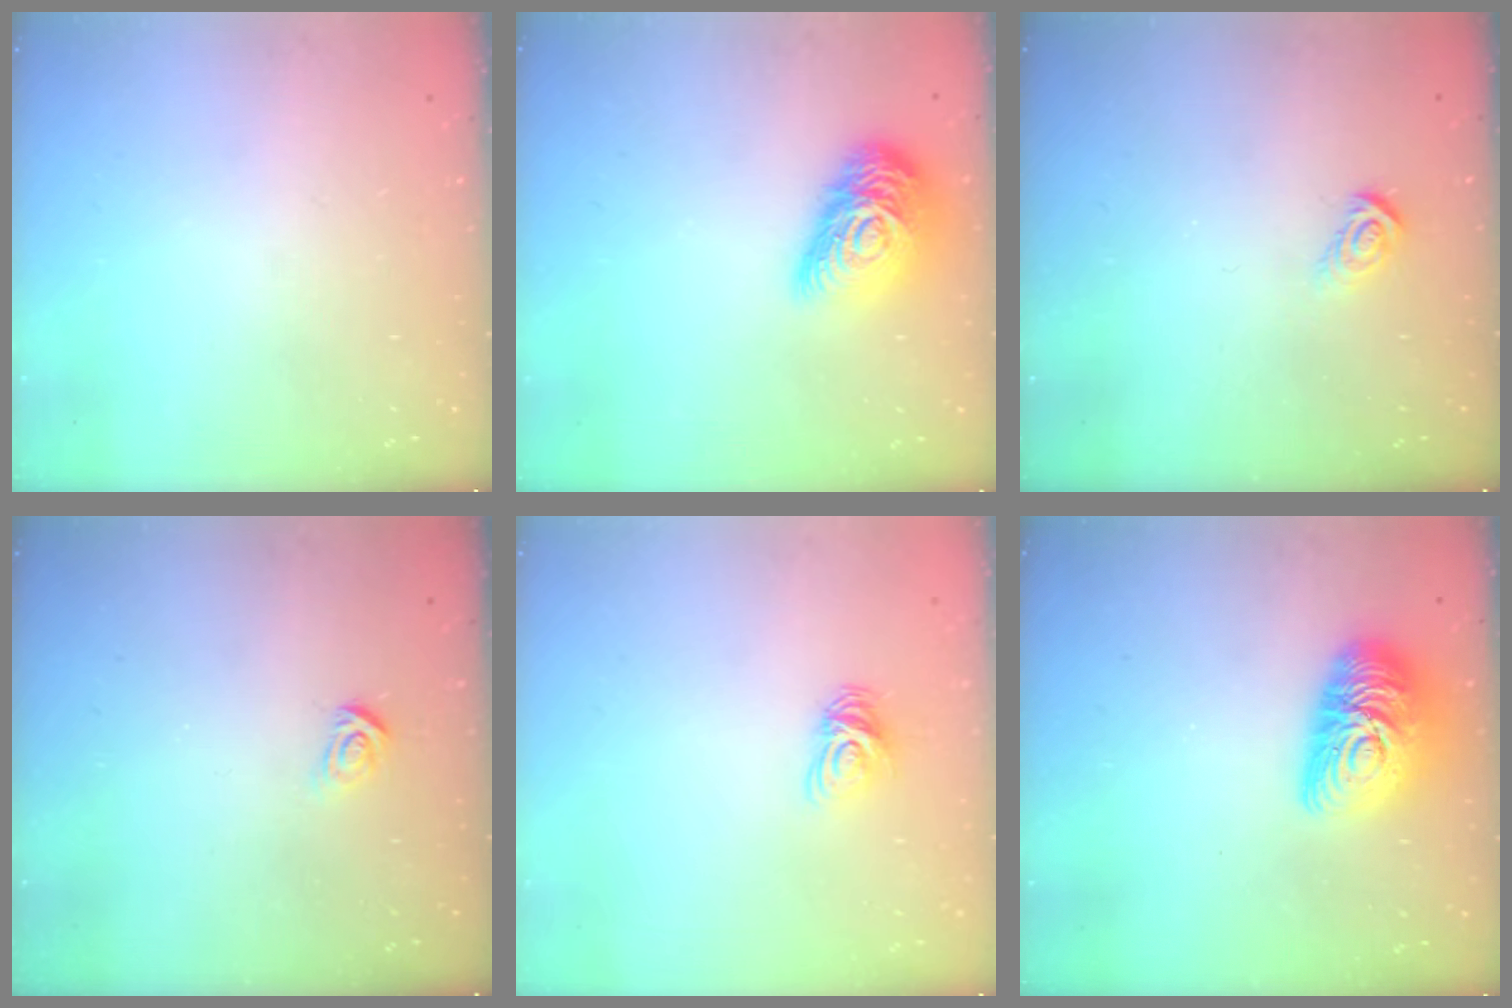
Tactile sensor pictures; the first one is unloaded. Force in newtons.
{"total": 16.2, "press": 16.2, "slide": 0.7}
{"total": 4.2, "press": 4.2, "slide": 0.4}
{"total": 3.2, "press": 3.2, "slide": 0.2}
{"total": 5.5, "press": 5.5, "slide": 0.7}
{"total": 13.8, "press": 13.8, "slide": 1.3}